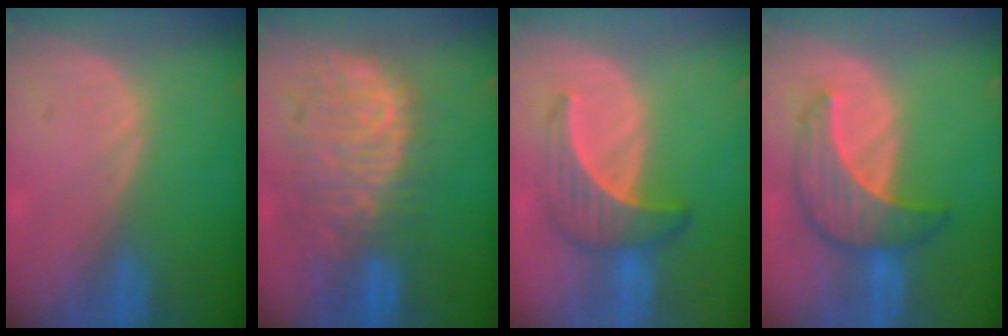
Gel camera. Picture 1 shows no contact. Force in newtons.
{"total": 11.4, "press": 9.7, "slide": 5.9}
{"total": 6.3, "press": 6.0, "slide": 1.9}
{"total": 7.3, "press": 7.3, "slide": 0.2}